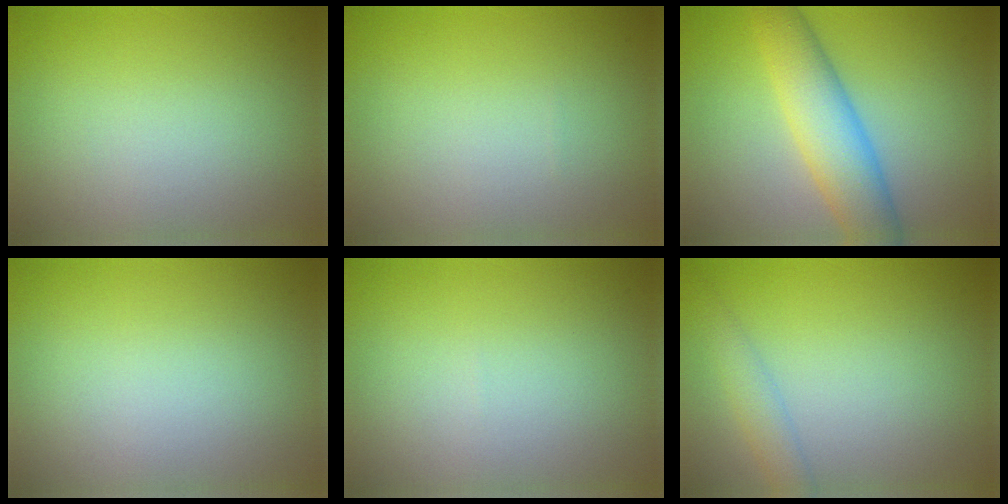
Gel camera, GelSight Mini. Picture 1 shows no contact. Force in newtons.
{"total": 0.0}
{"total": 6.5, "press": 6.5, "slide": 0.2}
{"total": 0.0}
{"total": 0.0}
{"total": 2.1, "press": 2.1, "slide": 0.1}